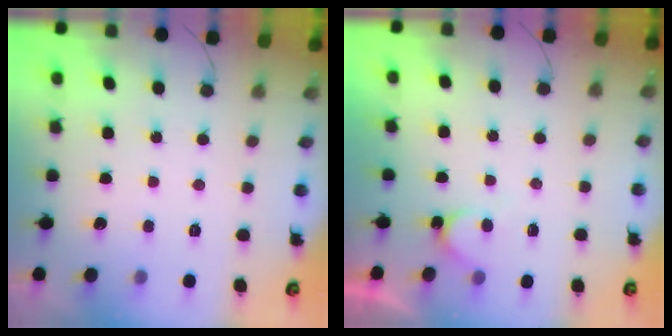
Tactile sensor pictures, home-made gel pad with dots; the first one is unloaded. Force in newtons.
{"total": 4.0, "press": 4.0, "slide": 0.1}